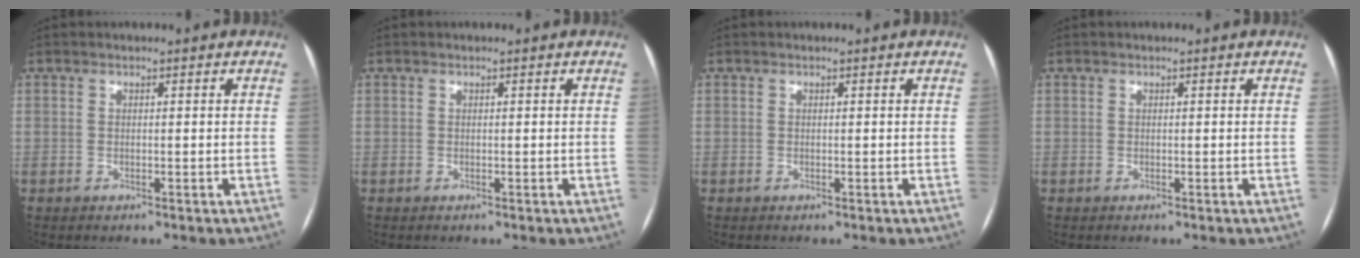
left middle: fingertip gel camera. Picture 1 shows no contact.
{"total": 0.0}
{"total": 0.0}
{"total": 0.0}